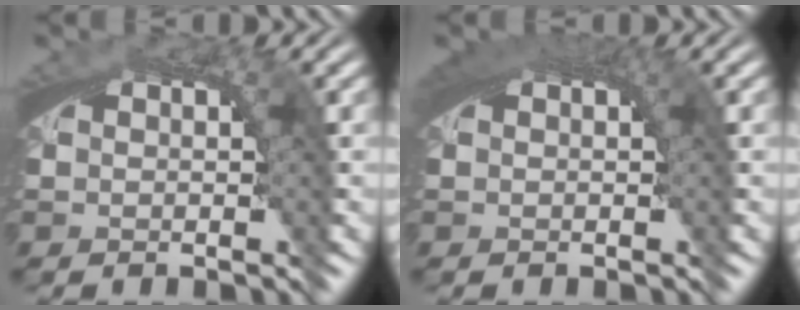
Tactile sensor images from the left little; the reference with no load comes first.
{"total": 2.0, "force": [0.9, 0.3, 1.8], "torque": [-0.023, 0.007, 0.014]}